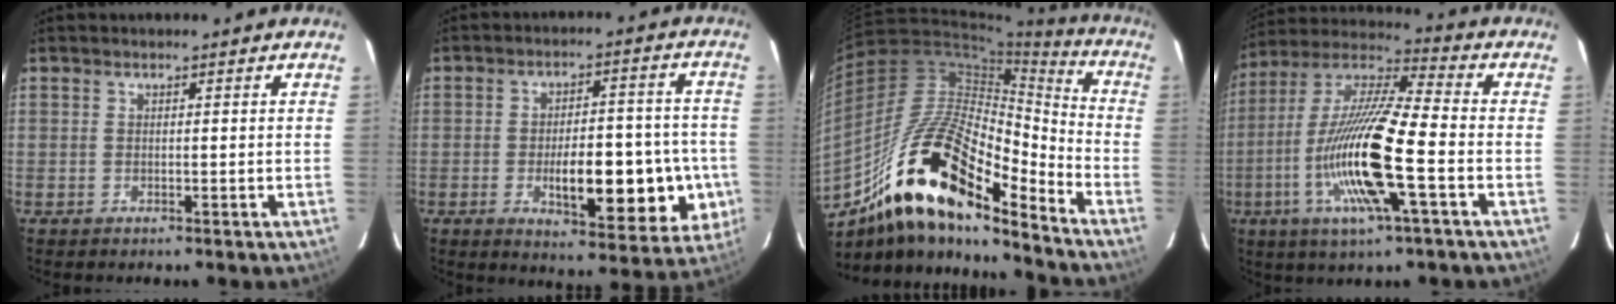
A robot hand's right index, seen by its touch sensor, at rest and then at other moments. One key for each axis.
{"total": 16.2, "fx": -4.1, "fy": 5.3, "fz": 14.7, "tx": -0.162, "ty": 0.020, "tz": -0.042}
{"total": 21.2, "fx": -13.0, "fy": 6.0, "fz": 15.7, "tx": -0.299, "ty": 0.018, "tz": -0.223}
{"total": 17.9, "fx": -4.8, "fy": 1.4, "fz": 17.2, "tx": -0.350, "ty": -0.010, "tz": -0.092}